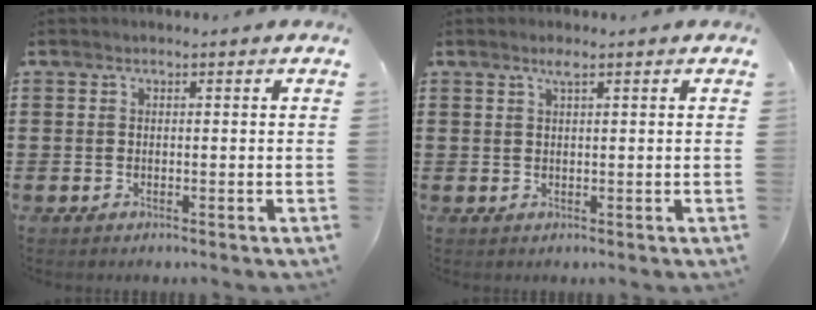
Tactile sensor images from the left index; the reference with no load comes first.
{"total": 1.7, "force": [1.0, 0.2, 1.3], "torque": [-0.028, 0.002, 0.017]}